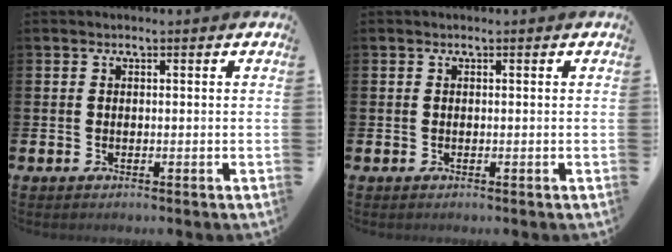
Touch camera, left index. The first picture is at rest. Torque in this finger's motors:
{"motor_torque": [-0.01, 0.02, 0.00, 0.00]}